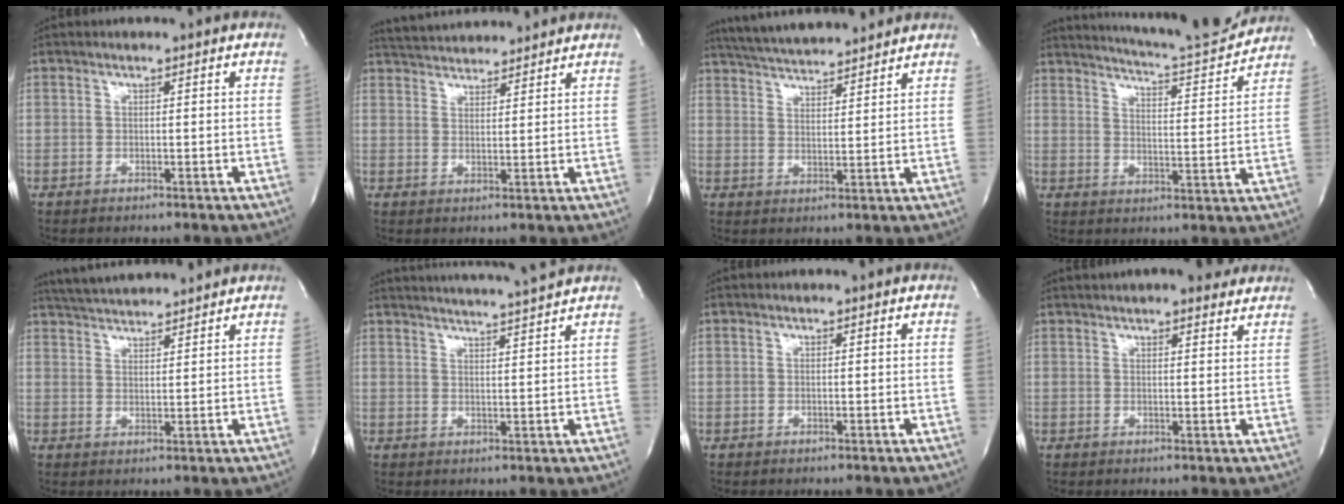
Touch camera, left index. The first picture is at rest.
{"total": 9.5, "force": [9.1, 1.3, 2.4], "torque": [-0.048, 0.021, 0.140]}
{"total": 10.5, "force": [9.9, 0.7, 3.6], "torque": [-0.072, 0.019, 0.156]}
{"total": 14.5, "force": [13.8, 0.3, 4.4], "torque": [-0.078, -0.038, 0.184]}
{"total": 8.5, "force": [8.1, 0.5, 2.5], "torque": [-0.054, 0.022, 0.133]}
{"total": 9.9, "force": [9.3, -1.5, 3.0], "torque": [-0.054, -0.013, 0.127]}
{"total": 0.0}
{"total": 9.3, "force": [7.9, 1.8, 4.6], "torque": [-0.066, 0.017, 0.098]}